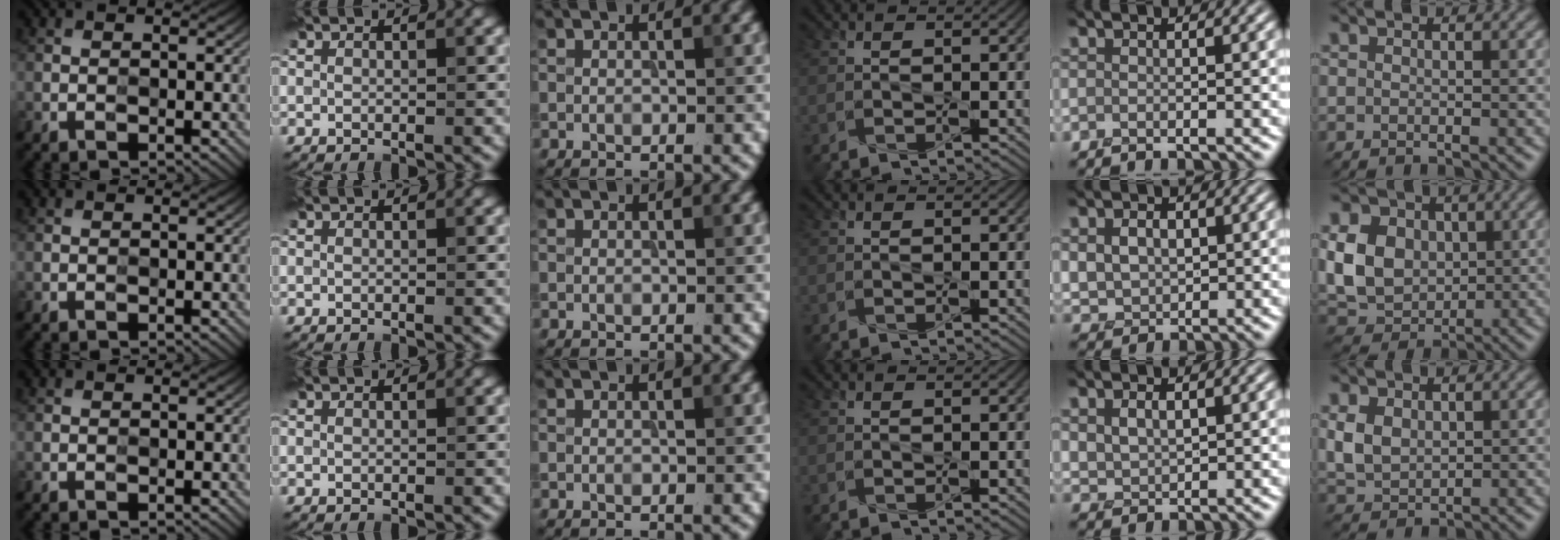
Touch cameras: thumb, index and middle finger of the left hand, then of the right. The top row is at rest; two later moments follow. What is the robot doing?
{"motion": "press", "object": "gel pad"}